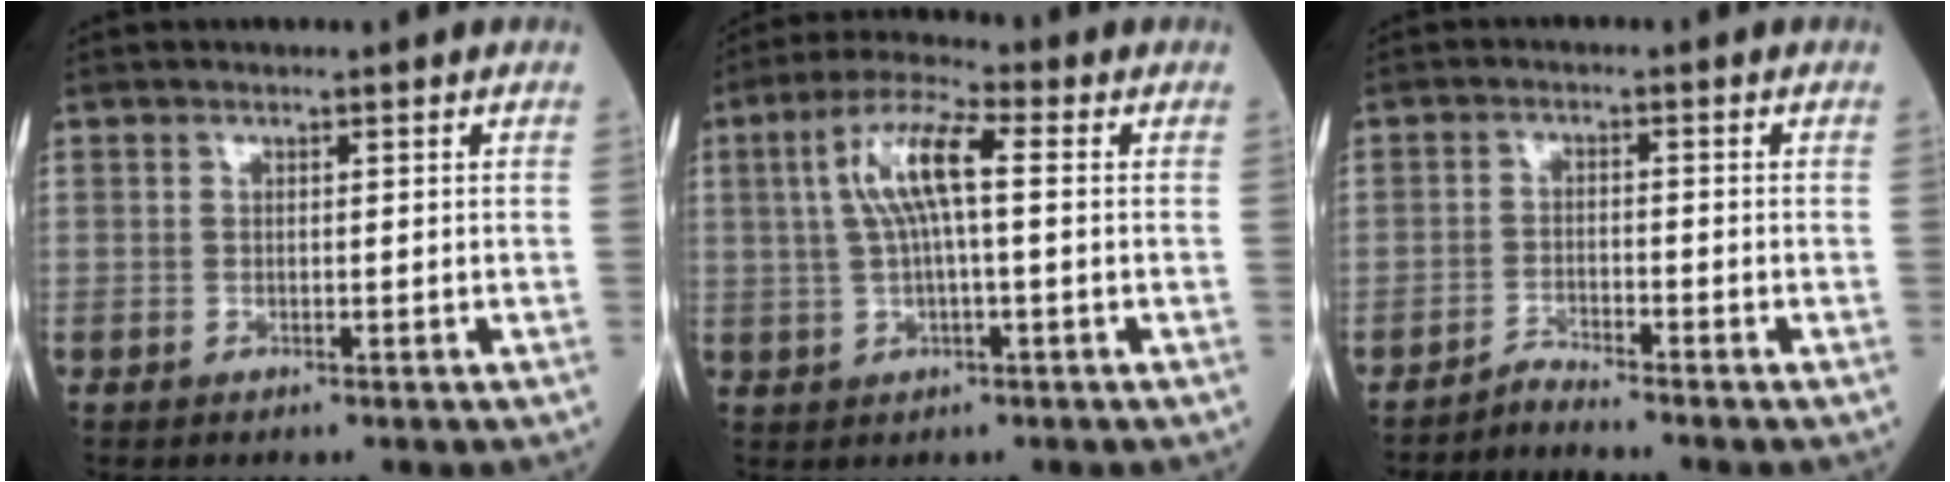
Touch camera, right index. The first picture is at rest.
{"total": 8.4, "force": [1.4, 1.6, 8.2], "torque": [-0.169, 0.023, 0.024]}
{"total": 2.8, "force": [-2.6, -1.1, -0.3], "torque": [0.005, -0.014, -0.048]}